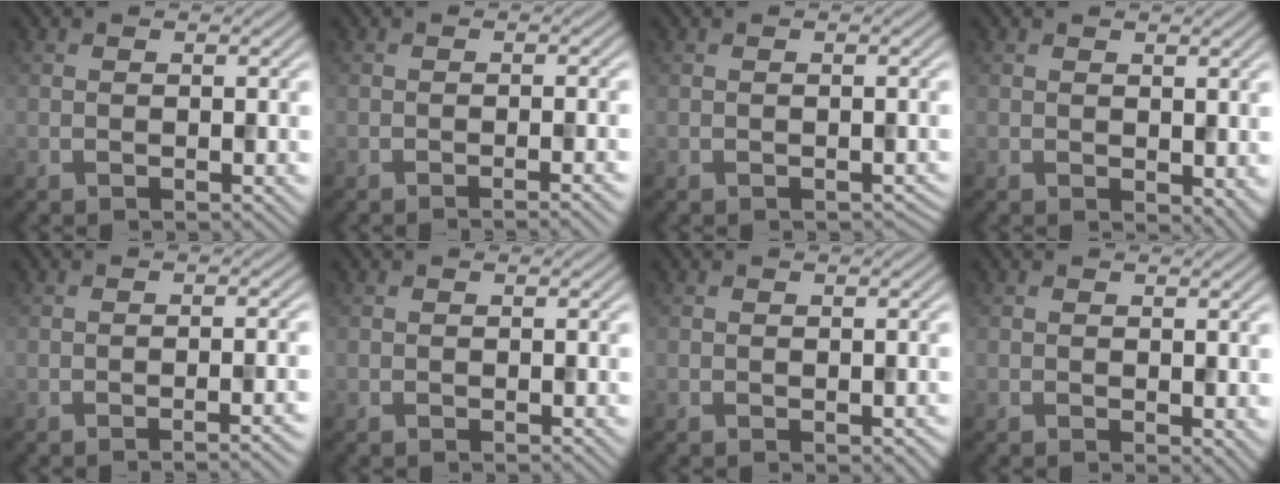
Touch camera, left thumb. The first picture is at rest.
{"total": 2.1, "force": [-1.0, 0.4, 1.7], "torque": [-0.013, 0.002, -0.024]}
{"total": 0.5, "force": [-0.4, 0.2, 0.3], "torque": [-0.003, -0.005, -0.003]}
{"total": 2.0, "force": [0.2, 1.3, 1.5], "torque": [-0.022, -0.006, 0.009]}
{"total": 2.6, "force": [-1.4, 0.5, 2.1], "torque": [-0.018, 0.006, -0.028]}
{"total": 0.0}
{"total": 0.6, "force": [-0.2, 0.3, 0.5], "torque": [-0.006, -0.003, 0.001]}
{"total": 1.0, "force": [0.2, 0.7, 0.8], "torque": [-0.009, -0.004, 0.006]}